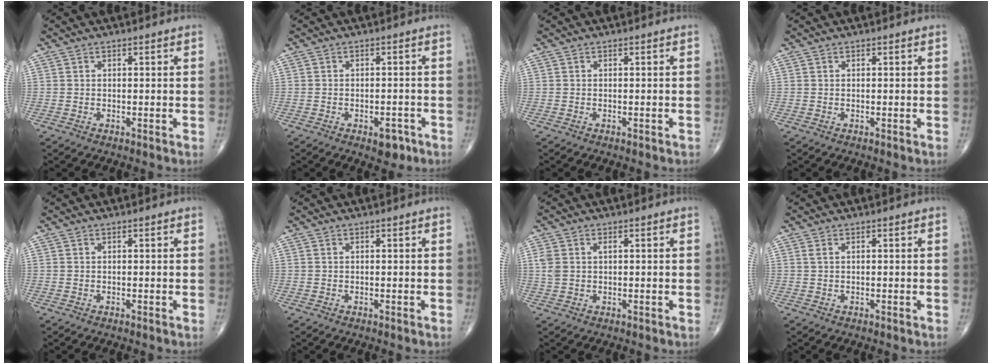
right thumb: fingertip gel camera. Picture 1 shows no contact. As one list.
[{"total": 3.9, "force": [-2.1, 2.1, 2.5], "torque": [-0.018, 0.009, -0.023]}, {"total": 1.0, "force": [-0.8, 0.3, 0.5], "torque": [-0.010, 0.003, -0.007]}, {"total": 0.0}, {"total": 0.0}, {"total": 0.0}, {"total": 3.3, "force": [0.7, 2.1, 2.4], "torque": [-0.071, 0.011, 0.019]}, {"total": 0.6, "force": [0.2, 0.1, 0.5], "torque": [-0.020, 0.006, 0.004]}]